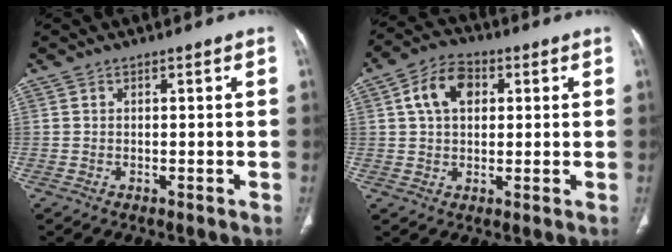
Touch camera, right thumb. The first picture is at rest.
{"total": 8.6, "force": [2.3, 6.0, 5.8], "torque": [-0.092, 0.012, 0.034]}